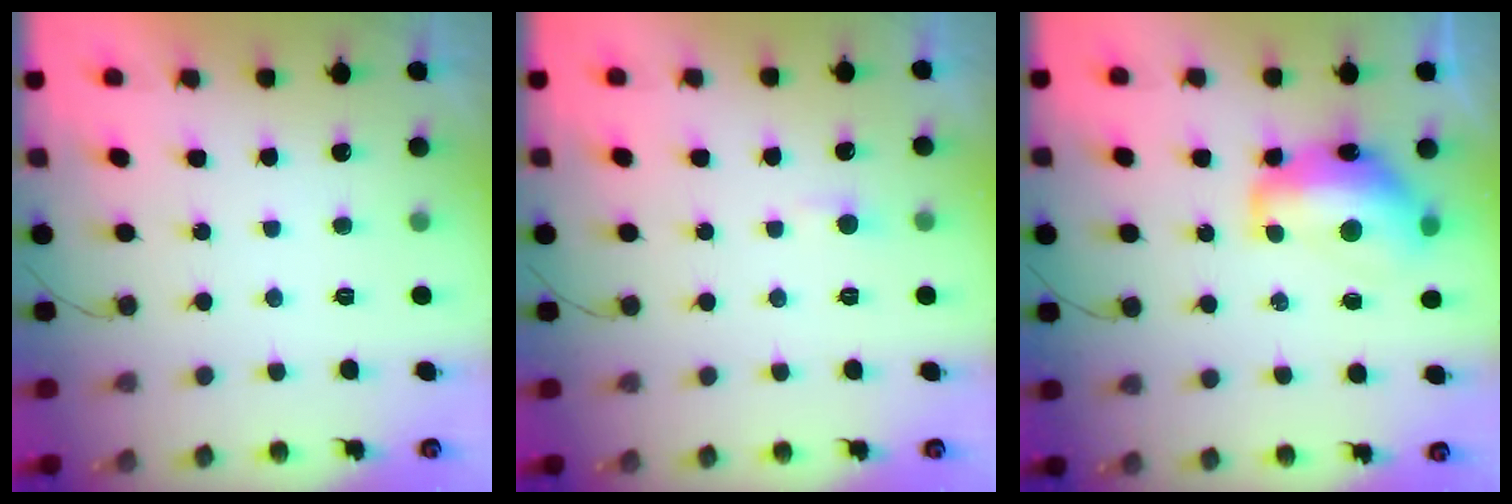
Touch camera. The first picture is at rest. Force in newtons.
{"total": 2.6, "press": 2.6, "slide": 0.2}
{"total": 14.0, "press": 13.8, "slide": 1.8}